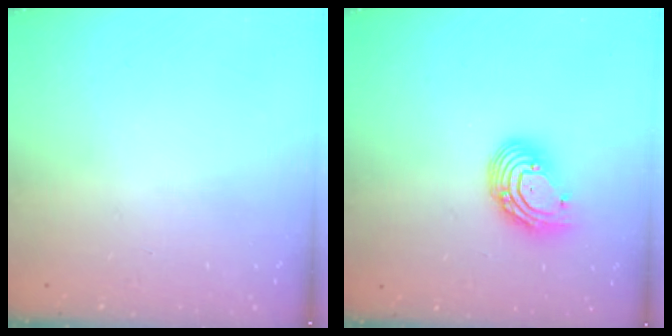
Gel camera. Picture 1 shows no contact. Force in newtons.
{"total": 9.4, "press": 9.3, "slide": 1.1}